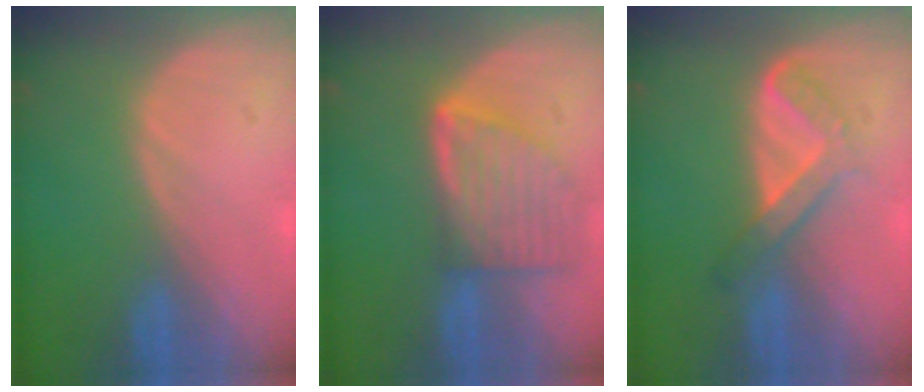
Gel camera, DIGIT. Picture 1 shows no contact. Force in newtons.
{"total": 8.2, "press": 7.3, "slide": 3.7}
{"total": 4.8, "press": 4.8, "slide": 0.9}